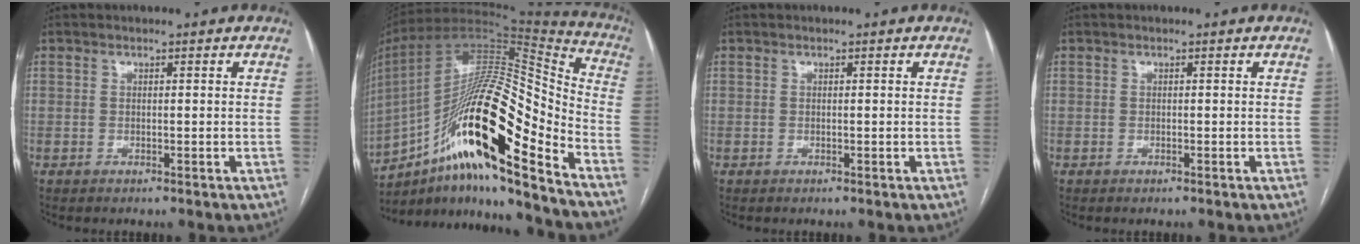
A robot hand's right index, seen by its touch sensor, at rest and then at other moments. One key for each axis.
{"total": 27.3, "fx": -14.3, "fy": 4.3, "fz": 22.8, "tx": -0.396, "ty": 0.006, "tz": -0.246}
{"total": 0.0}
{"total": 0.0}